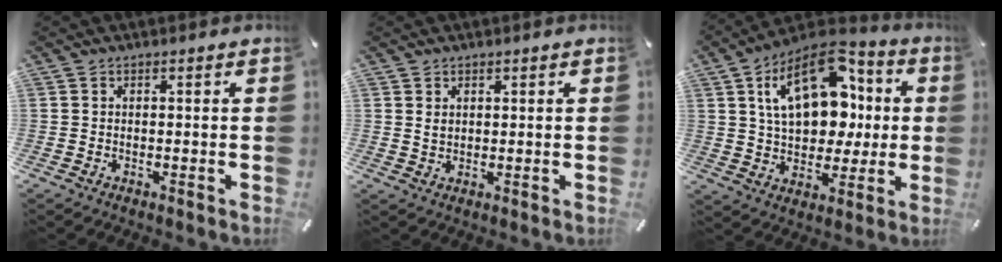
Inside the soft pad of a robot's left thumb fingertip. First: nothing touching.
{"total": 1.8, "force": [1.0, 1.4, 0.7], "torque": [-0.014, 0.003, 0.018]}
{"total": 20.7, "force": [5.6, 13.9, 14.2], "torque": [-0.235, -0.015, 0.100]}